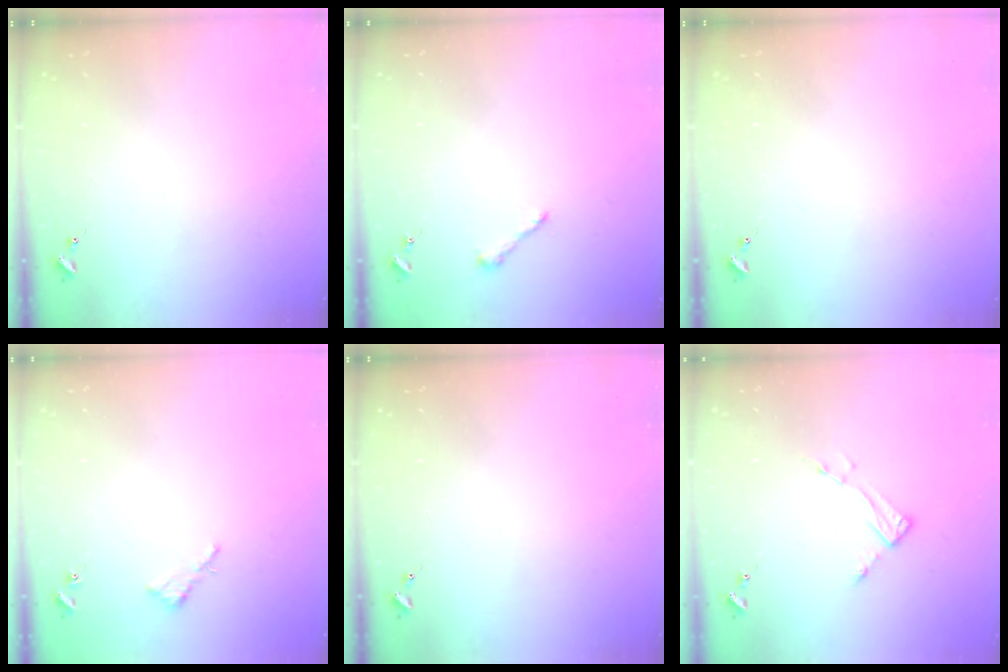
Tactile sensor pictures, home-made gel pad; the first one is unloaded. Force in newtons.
{"total": 3.6, "press": 3.6, "slide": 0.4}
{"total": 0.0}
{"total": 2.6, "press": 2.6, "slide": 0.2}
{"total": 0.0}
{"total": 4.8, "press": 4.7, "slide": 0.3}